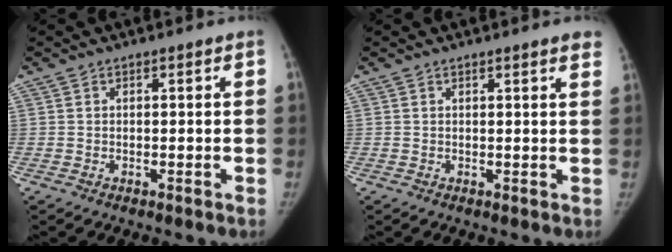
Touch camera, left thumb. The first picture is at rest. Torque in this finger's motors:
{"motor_torque": [0.43, 0.02, 0.36, -0.37, 0.13]}